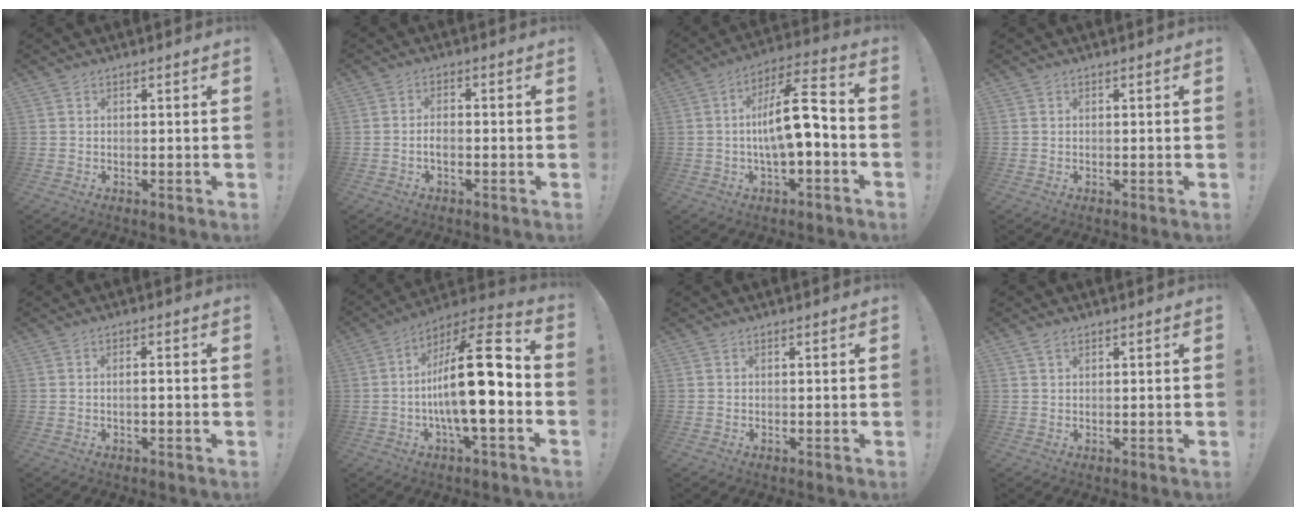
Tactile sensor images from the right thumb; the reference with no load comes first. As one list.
[{"total": 2.3, "force": [-0.9, 0.9, 1.9], "torque": [-0.039, 0.001, -0.019]}, {"total": 14.7, "force": [-1.5, 4.1, 14.0], "torque": [-0.227, 0.009, -0.028]}, {"total": 0.0}, {"total": 1.7, "force": [-0.8, -0.1, 1.5], "torque": [-0.030, 0.004, -0.014]}, {"total": 23.4, "force": [-2.4, 7.0, 22.2], "torque": [-0.360, 0.014, -0.043]}, {"total": 0.0}, {"total": 1.5, "force": [1.0, 0.6, 1.0], "torque": [-0.017, -0.001, 0.019]}]